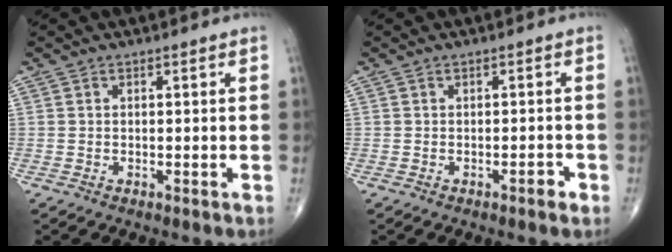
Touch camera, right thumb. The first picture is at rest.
{"total": 1.6, "force": [-0.9, 0.6, 1.2], "torque": [-0.016, 0.001, -0.013]}